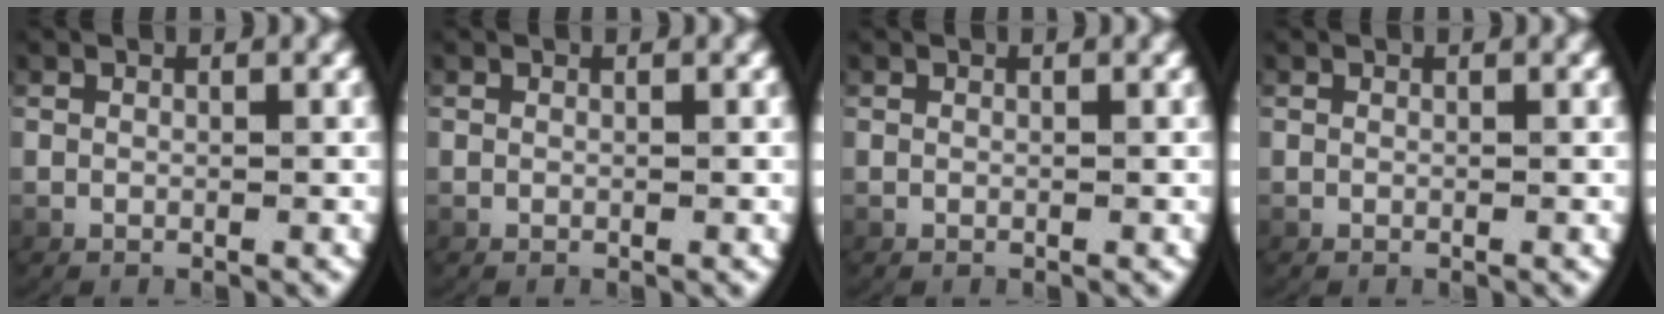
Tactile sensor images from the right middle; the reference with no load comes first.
{"total": 0.0}
{"total": 0.0}
{"total": 0.0}